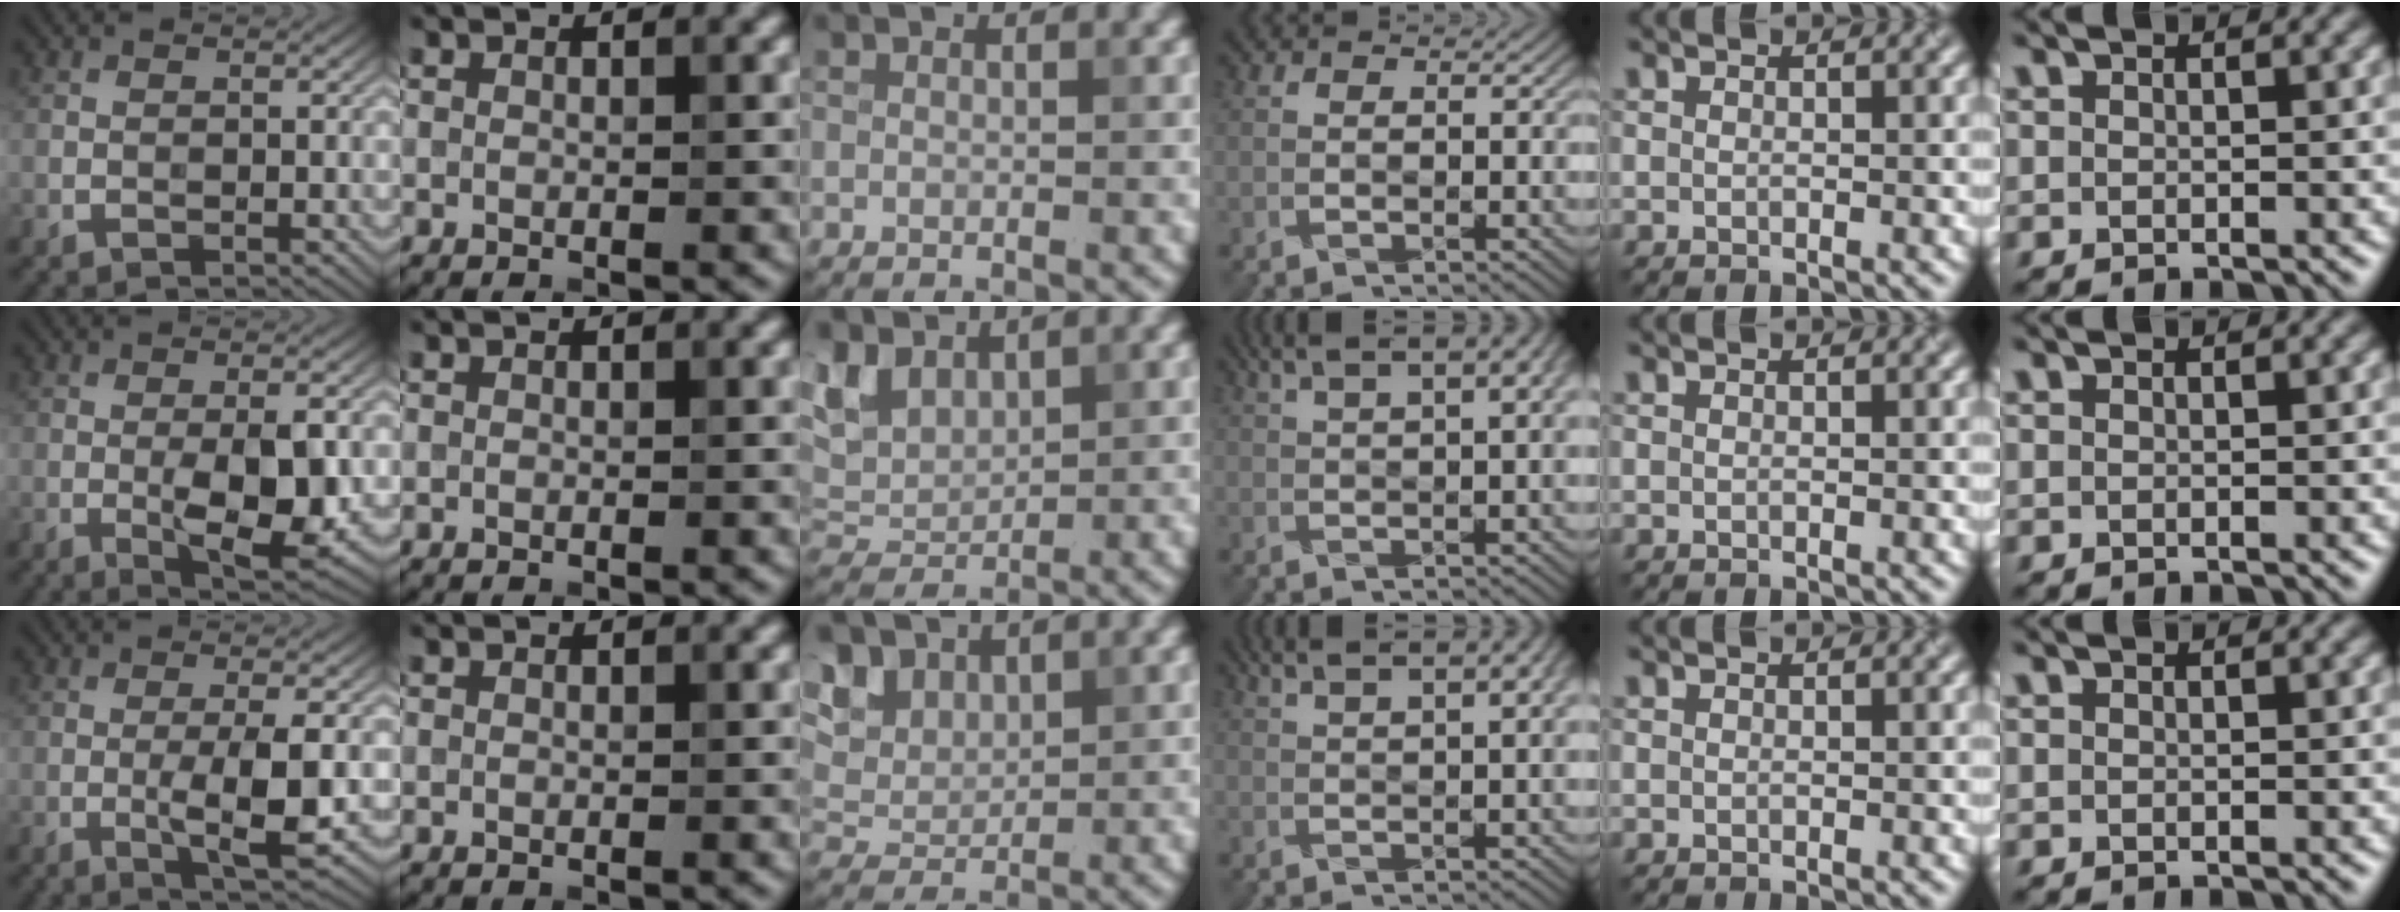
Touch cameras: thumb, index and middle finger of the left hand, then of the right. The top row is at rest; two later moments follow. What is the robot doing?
{"motion": "wrap", "object": "netting"}